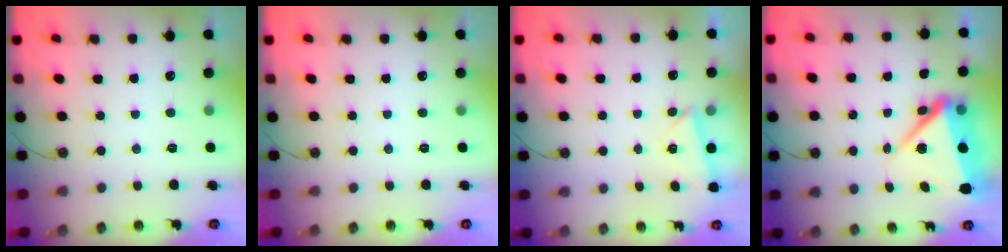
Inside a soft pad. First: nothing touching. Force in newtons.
{"total": 0.0}
{"total": 2.6, "press": 2.6, "slide": 0.3}
{"total": 10.4, "press": 9.6, "slide": 4.1}